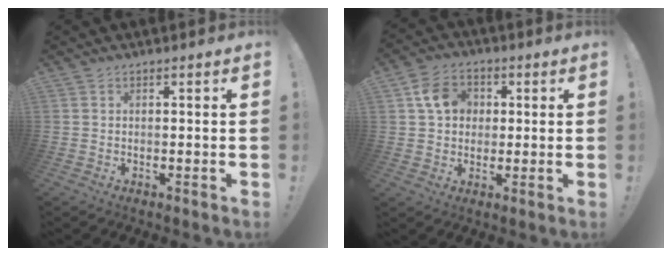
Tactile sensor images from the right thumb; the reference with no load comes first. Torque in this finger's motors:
{"motor_torque": [0.03, 0.06, 0.33, 0.38, 0.01]}